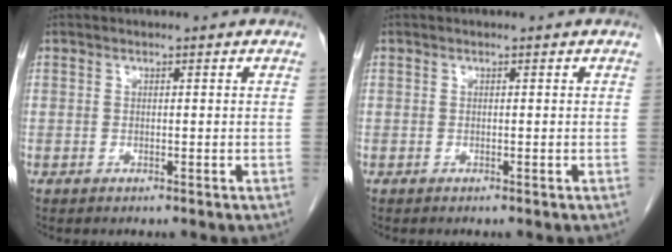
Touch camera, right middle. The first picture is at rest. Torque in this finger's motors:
{"motor_torque": [-0.22, -0.01, 0.07, 0.01]}